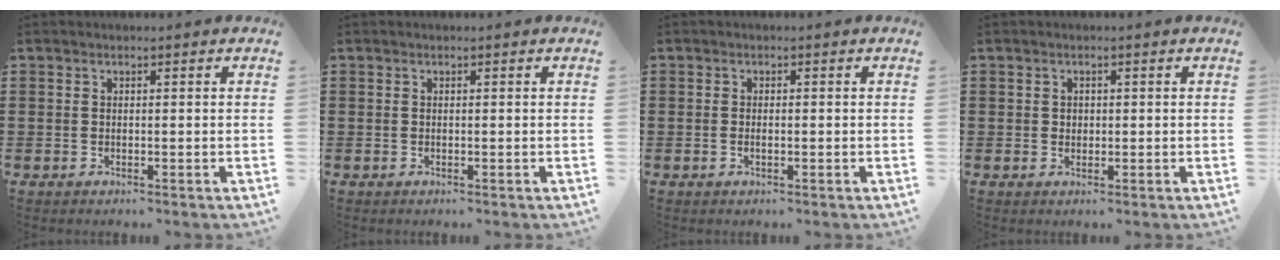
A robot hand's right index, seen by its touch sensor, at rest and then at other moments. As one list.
[{"total": 0.0}, {"total": 0.8, "force": [-0.2, 0.3, 0.7], "torque": [-0.014, -0.003, -0.002]}, {"total": 0.9, "force": [0.2, 0.8, 0.4], "torque": [-0.009, 0.005, 0.004]}]